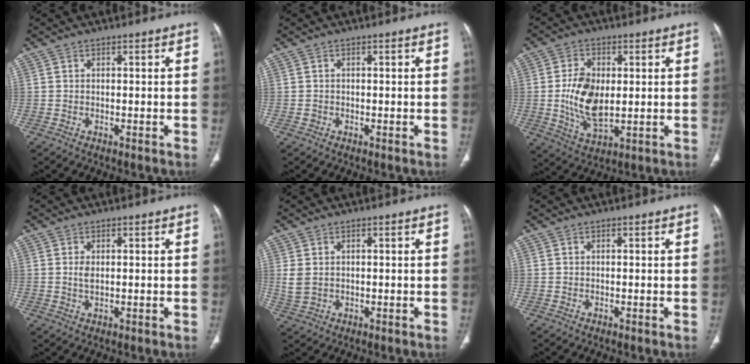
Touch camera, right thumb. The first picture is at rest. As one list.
[{"total": 0.6, "force": [-0.2, 0.6, 0.1], "torque": [0.000, 0.006, -0.003]}, {"total": 10.5, "force": [0.2, 6.1, 8.6], "torque": [-0.156, -0.010, 0.012]}, {"total": 2.0, "force": [0.3, 1.0, 1.7], "torque": [-0.037, -0.004, 0.007]}, {"total": 3.3, "force": [0.5, 2.4, 2.2], "torque": [-0.054, 0.002, 0.017]}, {"total": 0.0}]